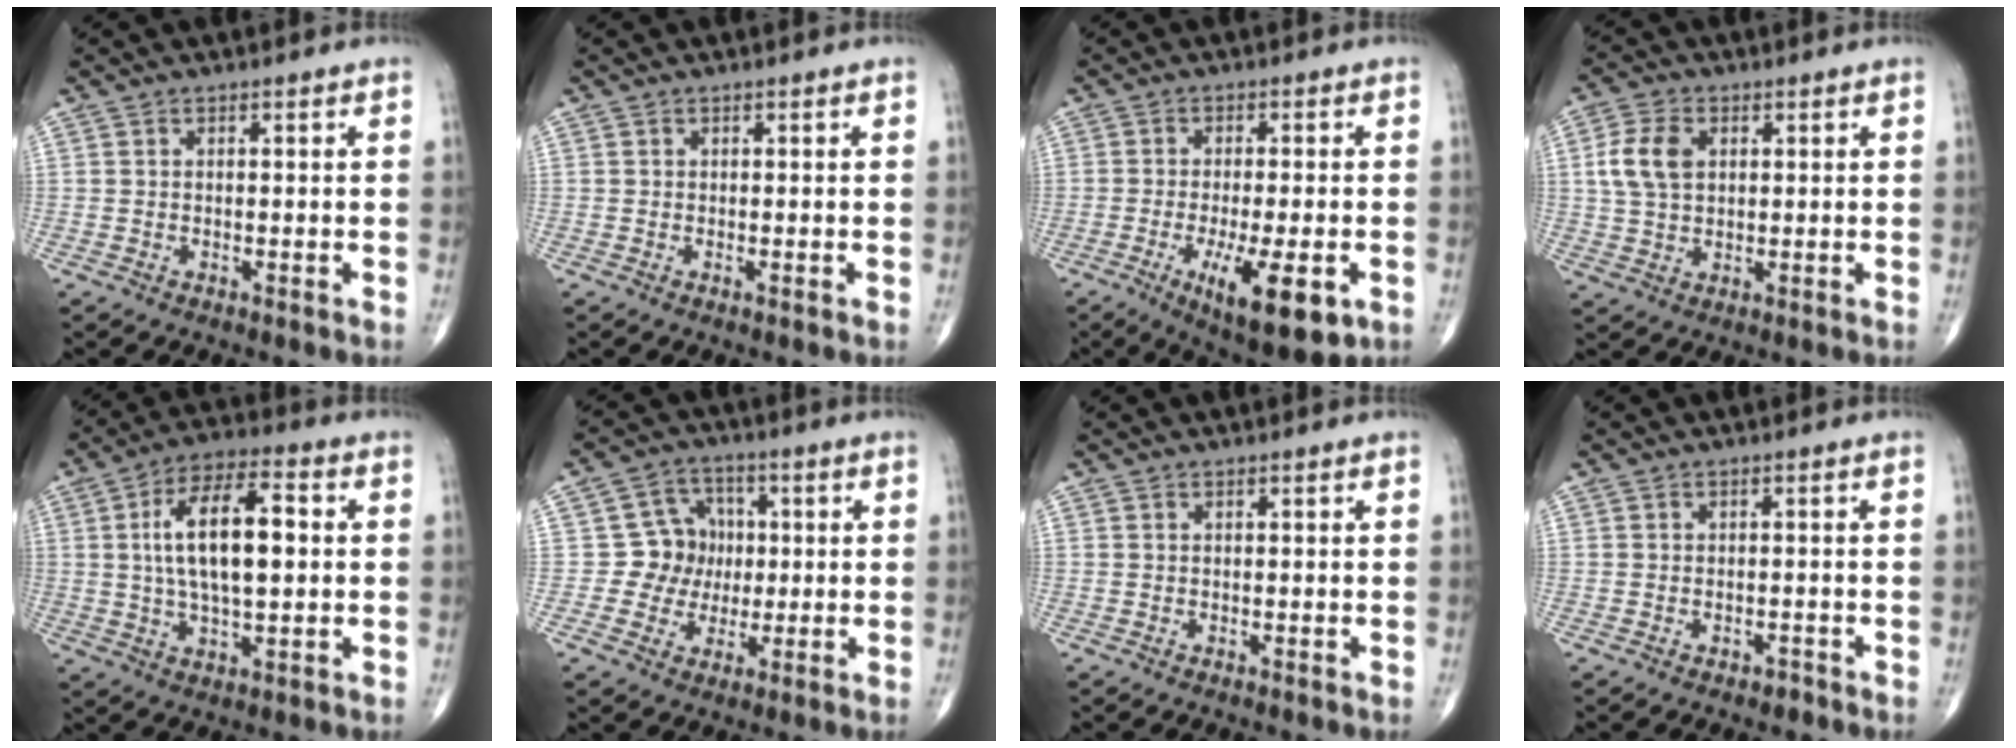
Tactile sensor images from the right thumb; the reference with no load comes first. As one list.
[{"total": 0.0}, {"total": 12.6, "force": [-4.5, 3.9, 11.1], "torque": [-0.173, -0.014, -0.061]}, {"total": 7.4, "force": [1.7, 4.9, 5.3], "torque": [-0.107, 0.003, 0.032]}, {"total": 15.1, "force": [1.7, 6.4, 13.5], "torque": [-0.228, 0.014, 0.025]}, {"total": 8.0, "force": [0.0, 7.6, 2.4], "torque": [0.008, 0.017, -0.007]}, {"total": 0.0}, {"total": 1.1, "force": [-0.8, 0.7, 0.4], "torque": [-0.003, 0.007, -0.012]}]